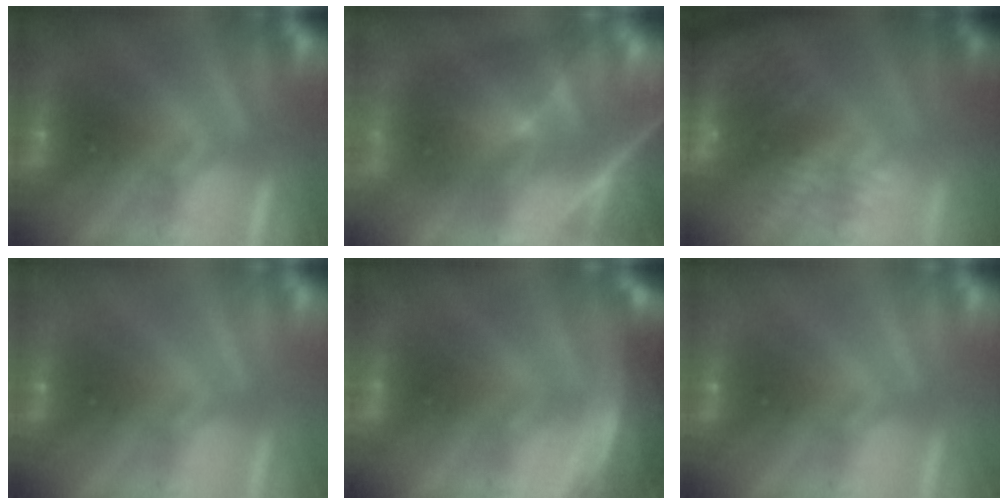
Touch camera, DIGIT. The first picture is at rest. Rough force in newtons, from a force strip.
{"total": 8.0}
{"total": 9.4}
{"total": 2.9}
{"total": 7.3}
{"total": 2.9}